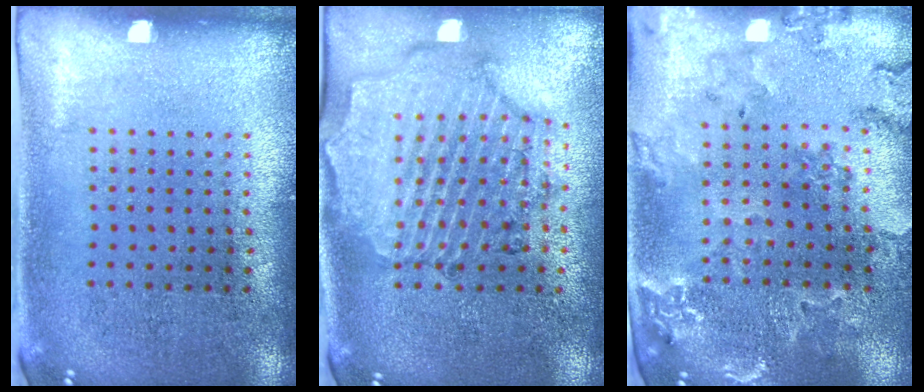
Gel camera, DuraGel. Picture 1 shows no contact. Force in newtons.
{"total": 1.5, "press": 1.5, "slide": 0.3}
{"total": 1.1, "press": 1.1, "slide": 0.2}